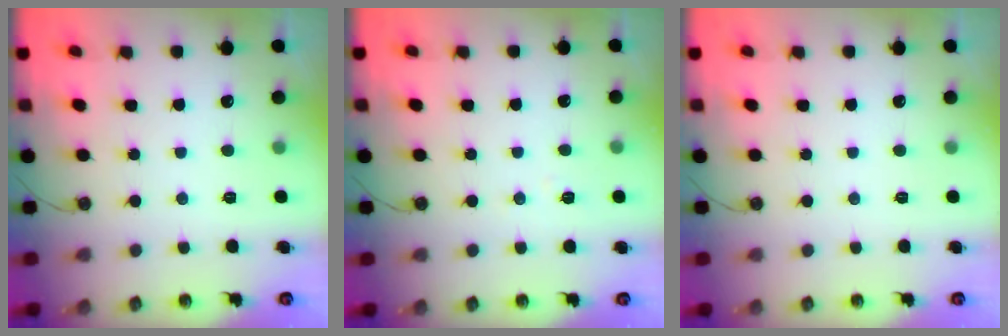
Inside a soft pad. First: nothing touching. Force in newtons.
{"total": 5.3, "press": 4.9, "slide": 2.0}
{"total": 0.0}